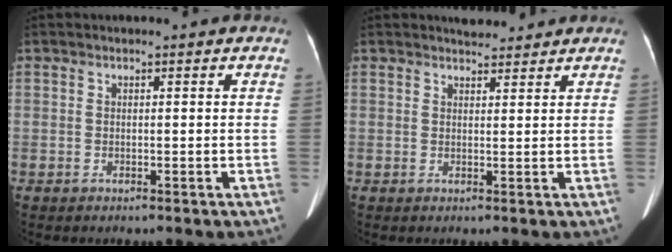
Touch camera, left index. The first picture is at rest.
{"total": 3.0, "force": [2.9, 0.9, 0.5], "torque": [-0.008, 0.009, 0.042]}